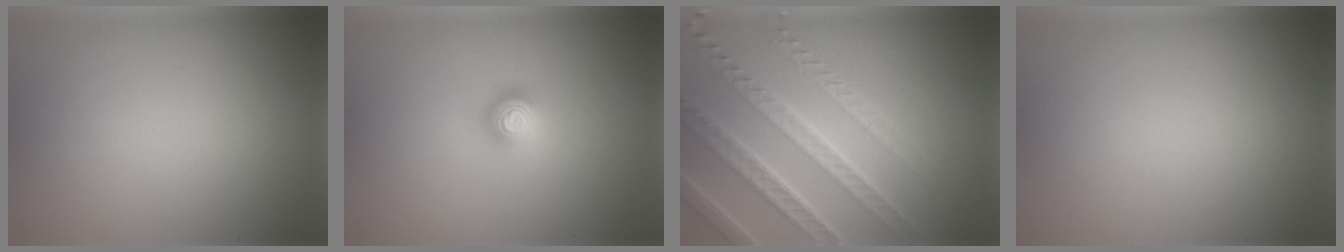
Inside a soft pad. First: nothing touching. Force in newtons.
{"total": 2.3, "press": 1.5, "slide": 1.8}
{"total": 7.9, "press": 5.4, "slide": 5.8}
{"total": 0.0}